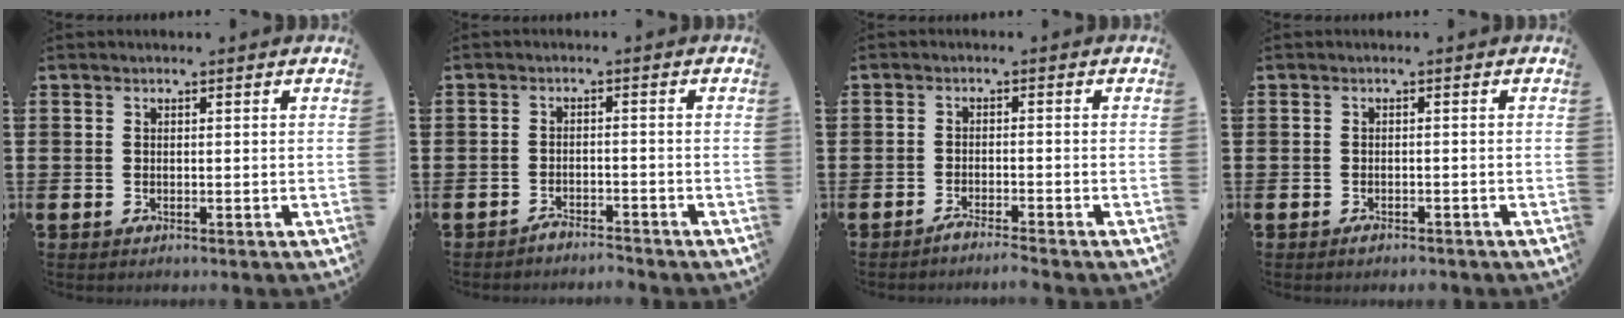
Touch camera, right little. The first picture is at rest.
{"total": 2.1, "force": [-2.1, 0.0, 0.0], "torque": [-0.005, 0.003, -0.045]}
{"total": 1.8, "force": [-1.7, -0.2, 0.6], "torque": [-0.009, 0.001, -0.032]}
{"total": 0.9, "force": [-0.7, 0.3, 0.5], "torque": [-0.010, -0.002, -0.015]}